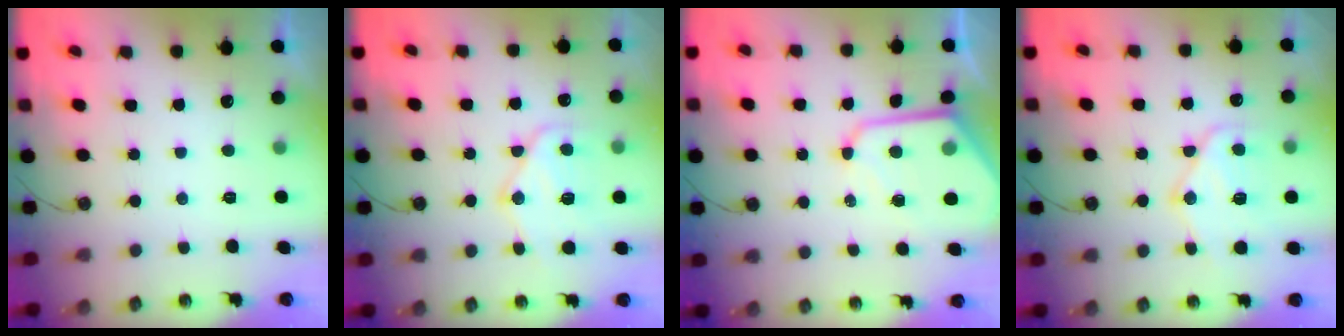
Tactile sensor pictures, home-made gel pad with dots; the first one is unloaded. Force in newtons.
{"total": 13.7, "press": 13.6, "slide": 1.1}
{"total": 11.7, "press": 11.7, "slide": 1.0}
{"total": 13.7, "press": 13.6, "slide": 1.1}